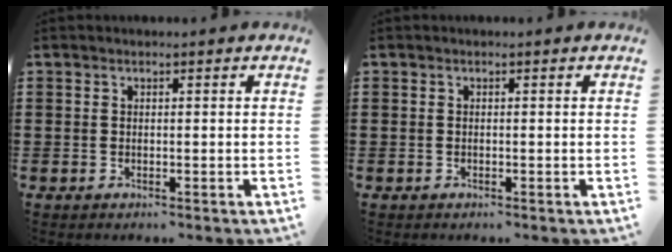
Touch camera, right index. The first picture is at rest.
{"total": 0.0}